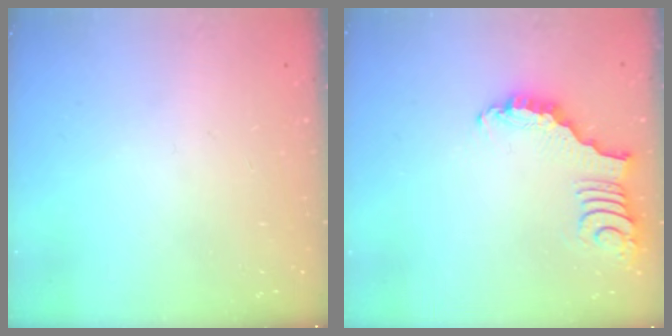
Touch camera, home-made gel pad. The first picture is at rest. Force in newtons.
{"total": 3.0, "press": 2.9, "slide": 0.7}